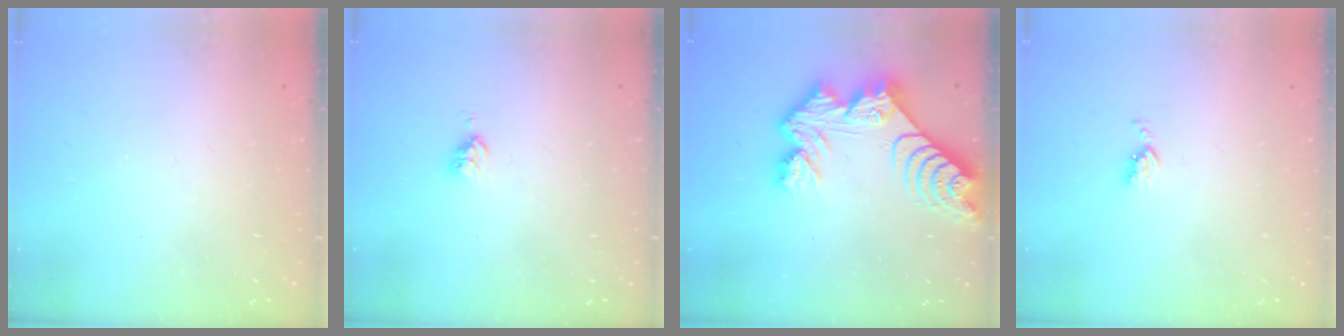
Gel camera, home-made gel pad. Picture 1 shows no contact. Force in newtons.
{"total": 3.9, "press": 3.9, "slide": 0.5}
{"total": 15.0, "press": 14.9, "slide": 1.4}
{"total": 3.2, "press": 3.2, "slide": 0.5}